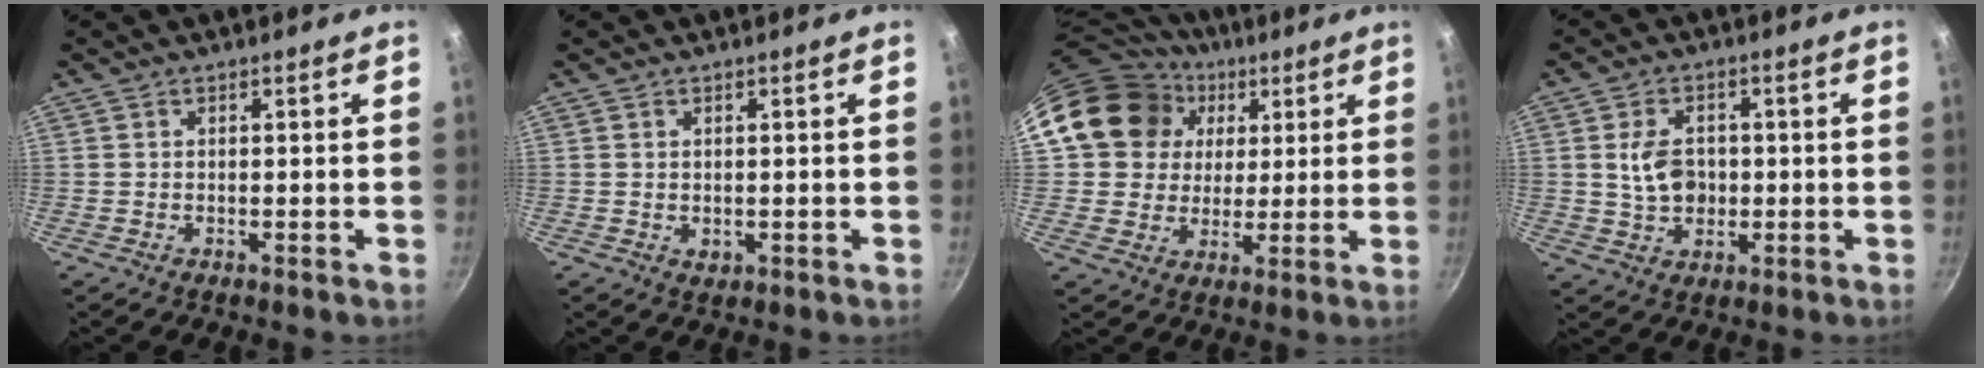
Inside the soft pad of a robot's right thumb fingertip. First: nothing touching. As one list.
[{"total": 1.2, "force": [0.1, 0.9, 0.7], "torque": [-0.010, -0.002, 0.003]}, {"total": 17.7, "force": [5.1, 15.3, 7.2], "torque": [-0.117, 0.022, 0.088]}, {"total": 7.2, "force": [0.4, 5.4, 4.7], "torque": [-0.065, 0.001, 0.006]}]